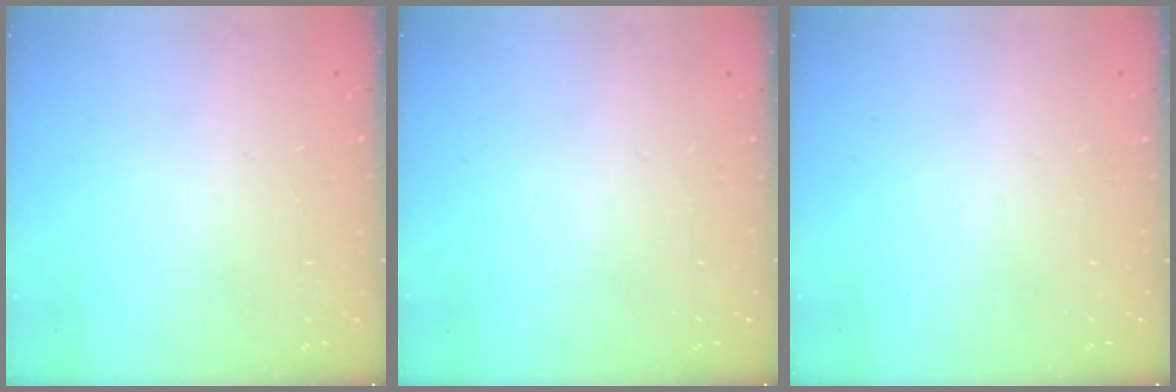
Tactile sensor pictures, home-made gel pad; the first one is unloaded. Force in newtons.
{"total": 0.0}
{"total": 0.0}